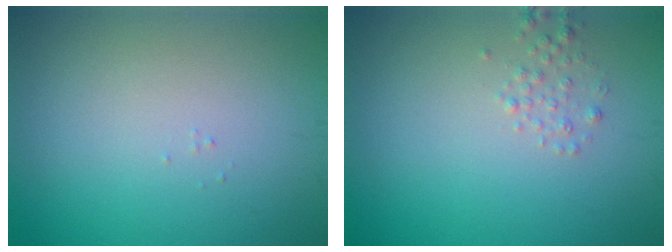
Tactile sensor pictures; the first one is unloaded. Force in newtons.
{"total": 1.2, "press": 1.2, "slide": 0.1}